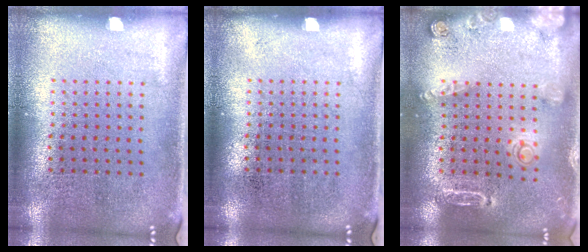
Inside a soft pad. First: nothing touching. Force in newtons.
{"total": 0.0}
{"total": 1.8, "press": 1.8, "slide": 0.1}